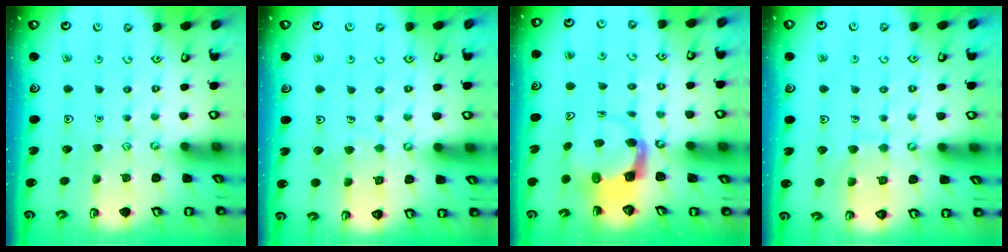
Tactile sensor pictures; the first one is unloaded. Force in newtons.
{"total": 5.4, "press": 5.4, "slide": 0.5}
{"total": 3.6, "press": 3.6, "slide": 0.5}
{"total": 7.4, "press": 7.4, "slide": 0.4}